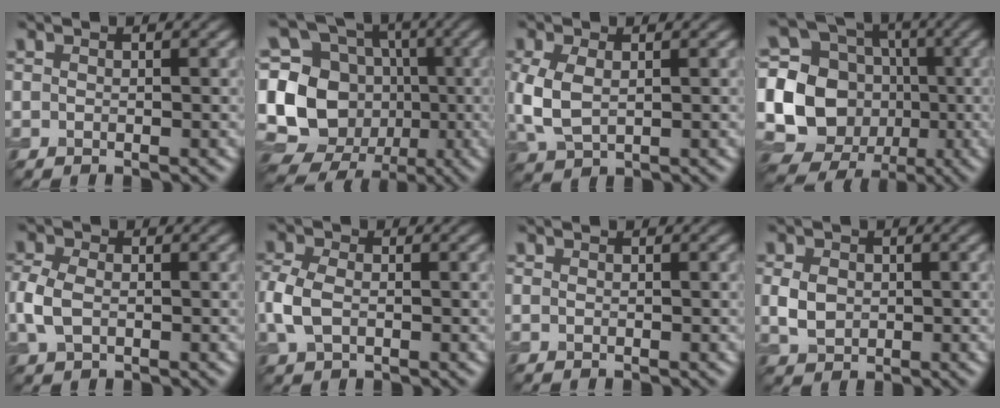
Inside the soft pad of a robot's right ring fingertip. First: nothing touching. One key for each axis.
{"total": 15.2, "fx": -1.5, "fy": 13.9, "fz": 6.1, "tx": -0.167, "ty": 0.031, "tz": -0.042}
{"total": 4.3, "fx": 0.1, "fy": 2.7, "fz": 3.4, "tx": -0.092, "ty": -0.004, "tz": 0.009}
{"total": 15.7, "fx": -0.9, "fy": 14.6, "fz": 5.8, "tx": -0.149, "ty": 0.019, "tz": -0.036}
{"total": 3.3, "fx": -0.4, "fy": 2.3, "fz": 2.3, "tx": -0.063, "ty": -0.001, "tz": -0.011}
{"total": 3.7, "fx": -0.6, "fy": 2.5, "fz": 2.7, "tx": -0.074, "ty": -0.001, "tz": -0.016}
{"total": 0.0}
{"total": 2.9, "fx": 0.1, "fy": 2.3, "fz": 1.7, "tx": -0.041, "ty": -0.001, "tz": 0.000}